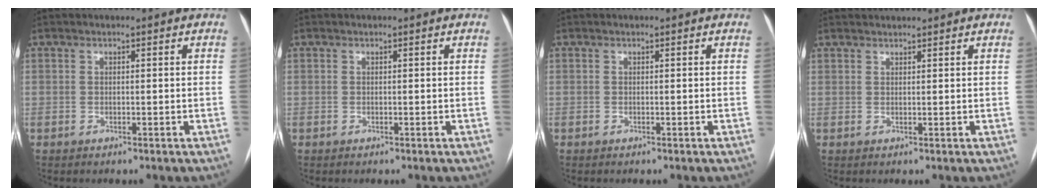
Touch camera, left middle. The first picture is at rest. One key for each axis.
{"total": 0.0}
{"total": 0.0}
{"total": 2.4, "fx": 2.4, "fy": 0.3, "fz": 0.3, "tx": -0.001, "ty": 0.019, "tz": 0.037}